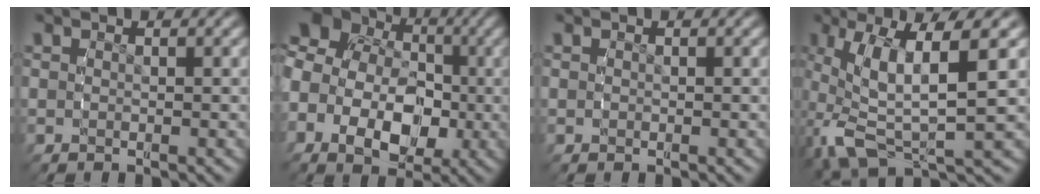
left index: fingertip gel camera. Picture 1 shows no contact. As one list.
[{"total": 12.3, "force": [0.0, 10.2, 6.8], "torque": [-0.131, -0.014, -0.012]}, {"total": 0.0}, {"total": 9.0, "force": [-1.5, 4.2, 7.8], "torque": [-0.152, -0.028, 0.001]}]